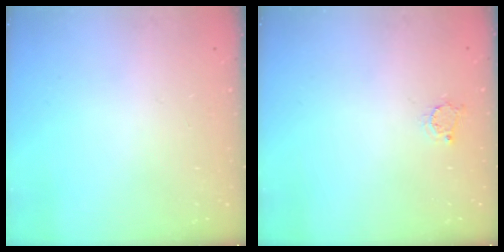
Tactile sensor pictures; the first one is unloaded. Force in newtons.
{"total": 3.1, "press": 3.1, "slide": 0.3}